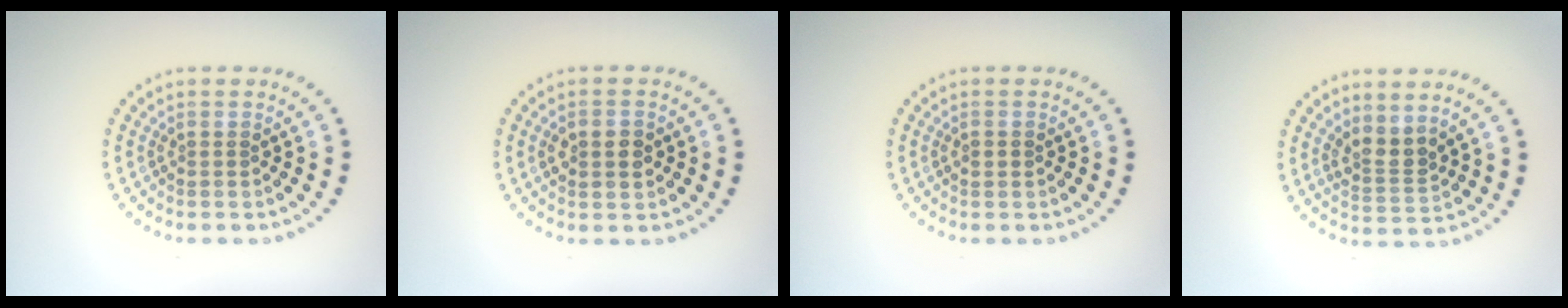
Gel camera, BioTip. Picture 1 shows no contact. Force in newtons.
{"total": 2.9, "press": 2.9, "slide": 0.2}
{"total": 1.1, "press": 1.1, "slide": 0.0}
{"total": 2.5, "press": 2.0, "slide": 1.6}